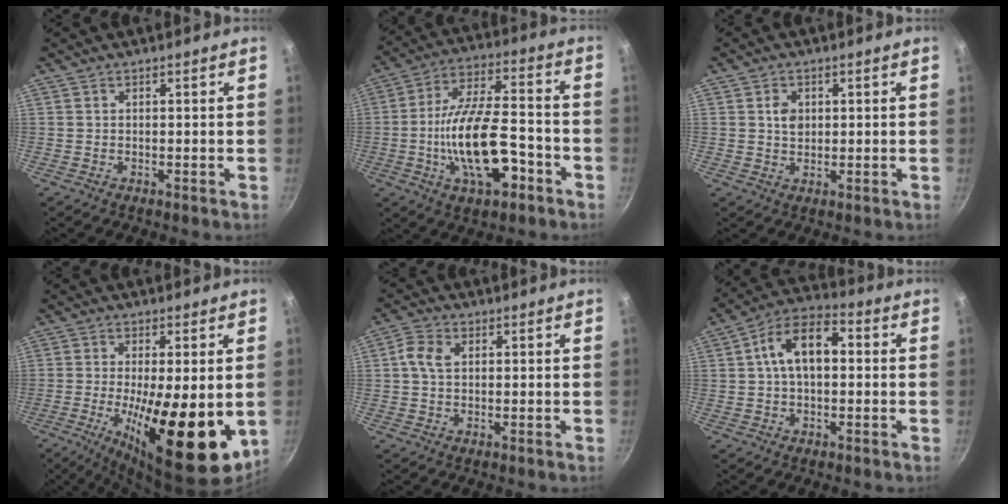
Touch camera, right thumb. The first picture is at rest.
{"total": 17.5, "force": [-5.2, 7.6, 14.8], "torque": [-0.260, 0.036, -0.087]}
{"total": 3.1, "force": [0.7, 2.4, 1.9], "torque": [-0.018, -0.002, 0.012]}
{"total": 21.0, "force": [-4.3, 6.7, 19.4], "torque": [-0.267, -0.037, -0.041]}
{"total": 4.4, "force": [0.9, 3.0, 3.1], "torque": [-0.066, 0.008, 0.013]}
{"total": 11.2, "force": [1.3, 6.4, 9.1], "torque": [-0.154, 0.032, 0.013]}